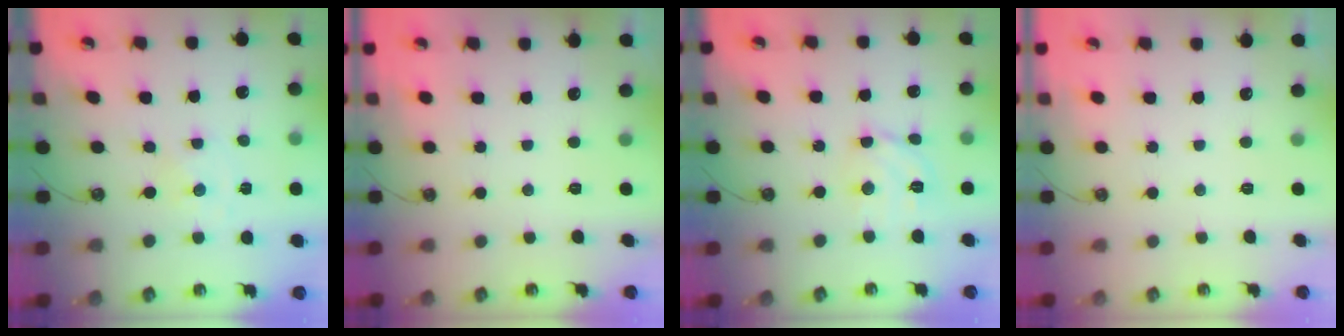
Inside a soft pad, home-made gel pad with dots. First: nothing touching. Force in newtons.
{"total": 0.0}
{"total": 10.2, "press": 10.1, "slide": 1.4}
{"total": 0.0}